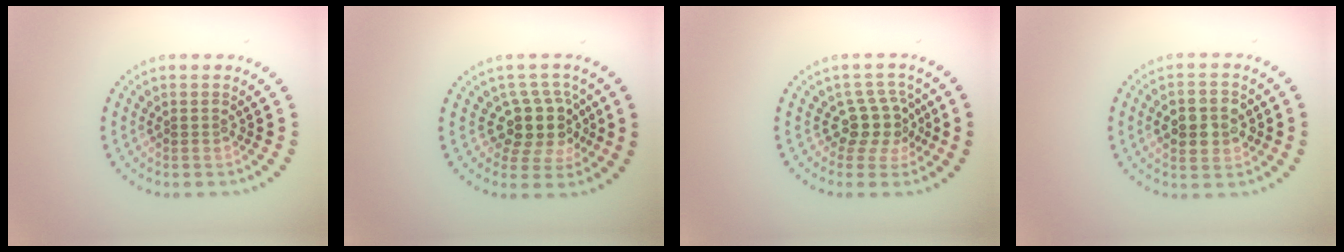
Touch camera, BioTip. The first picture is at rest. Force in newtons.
{"total": 4.1, "press": 3.4, "slide": 2.2}
{"total": 3.3, "press": 2.6, "slide": 2.0}
{"total": 4.4, "press": 4.3, "slide": 0.5}